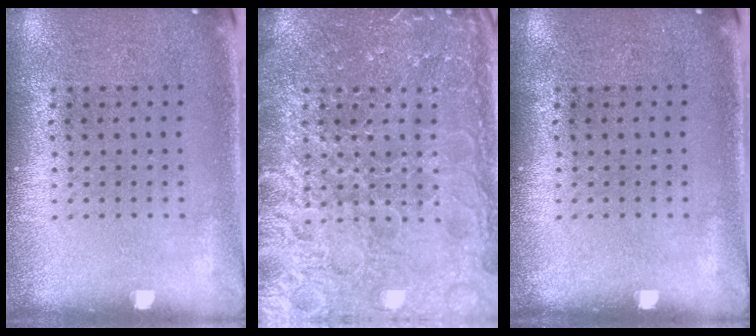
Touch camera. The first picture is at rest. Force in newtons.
{"total": 7.0, "press": 7.0, "slide": 1.0}
{"total": 0.0}